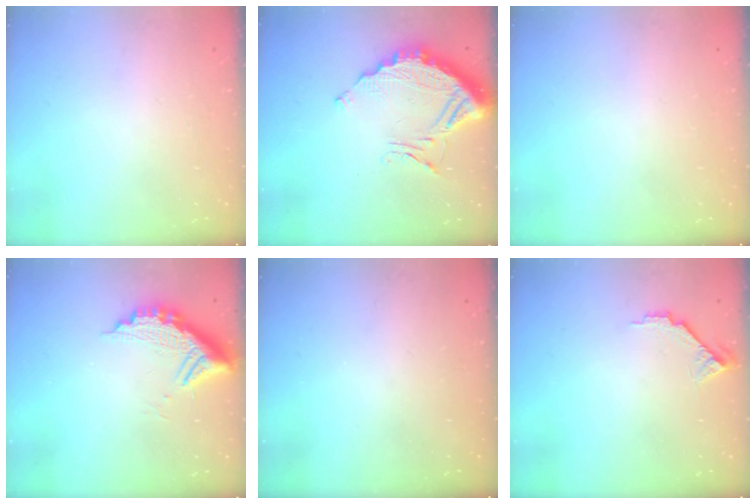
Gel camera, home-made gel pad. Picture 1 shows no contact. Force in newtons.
{"total": 12.8, "press": 12.8, "slide": 0.8}
{"total": 0.0}
{"total": 11.5, "press": 11.4, "slide": 1.1}
{"total": 2.9, "press": 2.8, "slide": 0.8}
{"total": 6.9, "press": 6.9, "slide": 0.6}